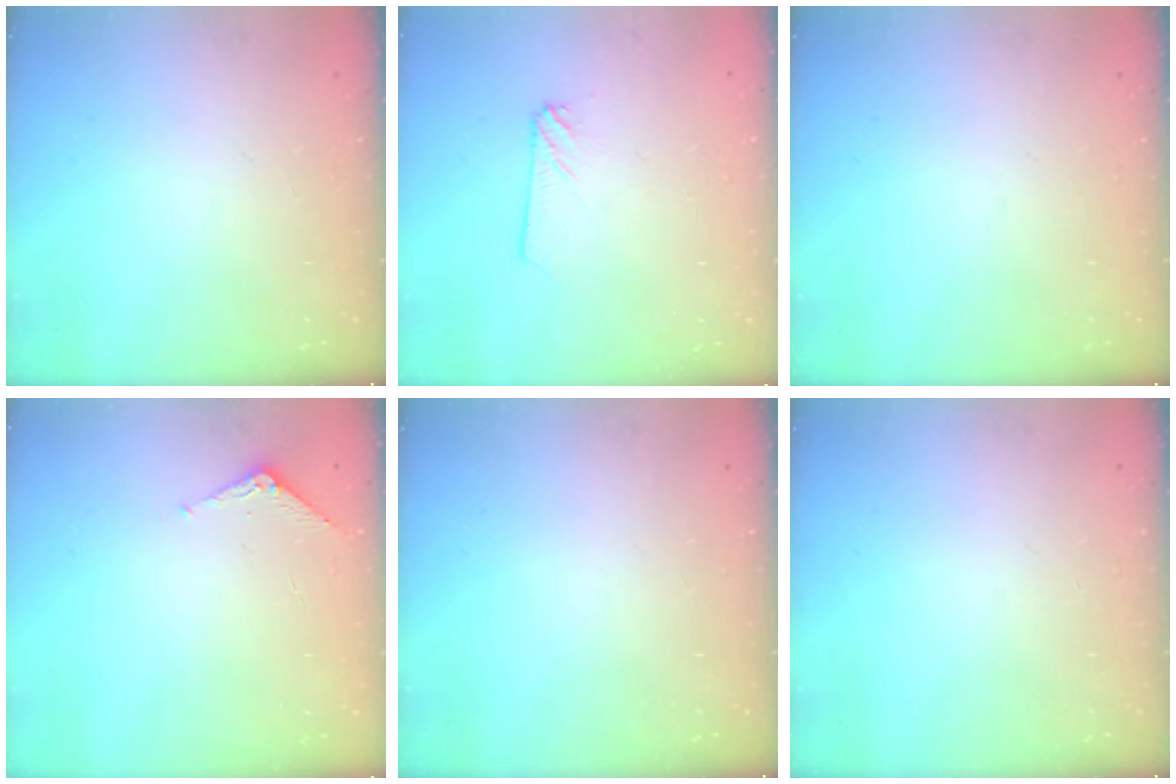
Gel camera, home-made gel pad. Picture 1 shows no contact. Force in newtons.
{"total": 3.4, "press": 3.4, "slide": 0.4}
{"total": 0.0}
{"total": 6.2, "press": 6.1, "slide": 0.6}
{"total": 0.0}
{"total": 0.0}